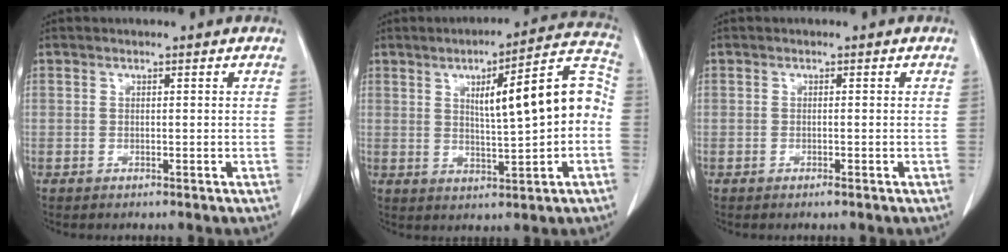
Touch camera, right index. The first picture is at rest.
{"total": 12.9, "force": [0.8, 2.1, 12.7], "torque": [-0.172, 0.035, 0.014]}
{"total": 0.7, "force": [-0.4, -0.1, 0.6], "torque": [-0.012, -0.002, -0.006]}